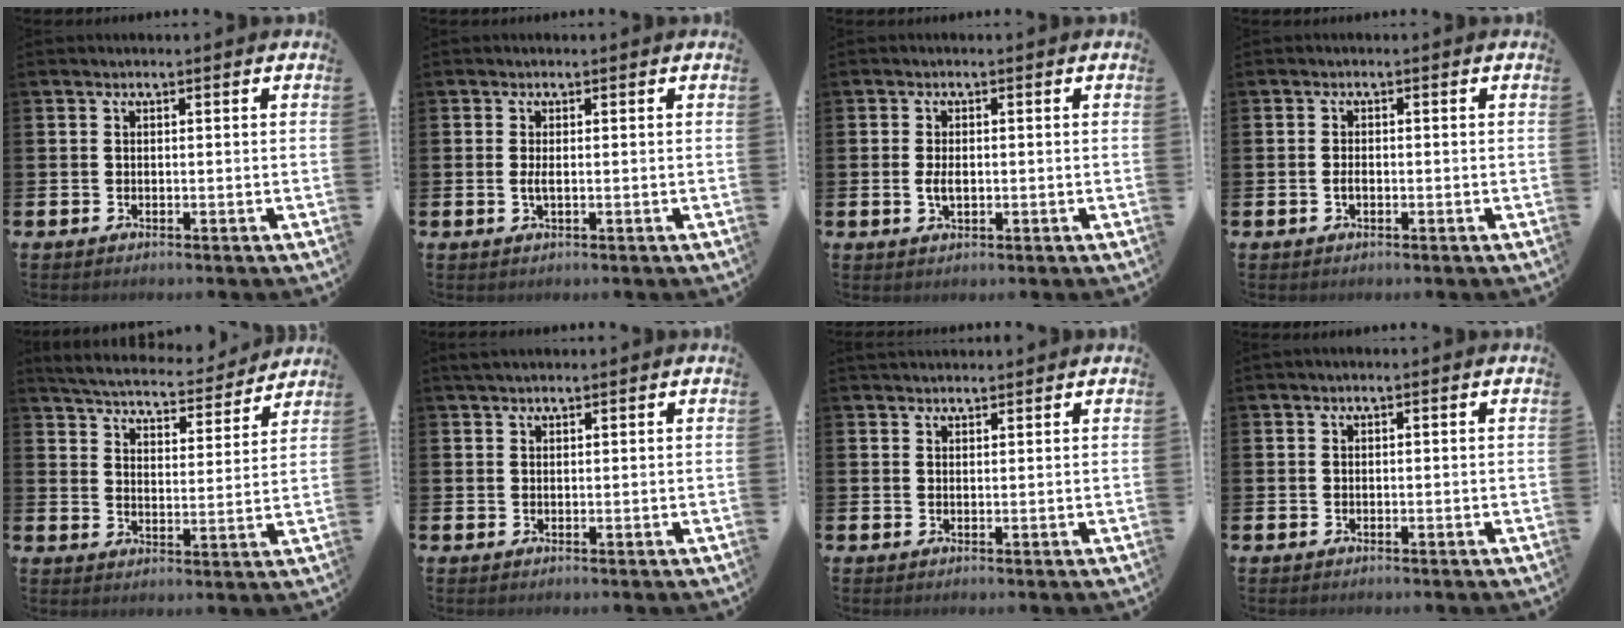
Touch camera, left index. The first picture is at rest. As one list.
[{"total": 1.3, "force": [-0.1, 0.3, 1.2], "torque": [-0.024, 0.001, -0.002]}, {"total": 2.3, "force": [-0.1, 1.2, 2.0], "torque": [-0.033, 0.001, -0.004]}, {"total": 1.2, "force": [-0.3, 0.7, 0.9], "torque": [-0.020, 0.003, -0.006]}, {"total": 5.6, "force": [5.4, 0.7, 1.0], "torque": [-0.048, -0.040, 0.091]}, {"total": 1.5, "force": [1.4, 0.4, 0.5], "torque": [0.000, 0.001, 0.023]}, {"total": 1.8, "force": [1.8, 0.5, 0.1], "torque": [0.006, -0.004, 0.030]}, {"total": 0.0}]